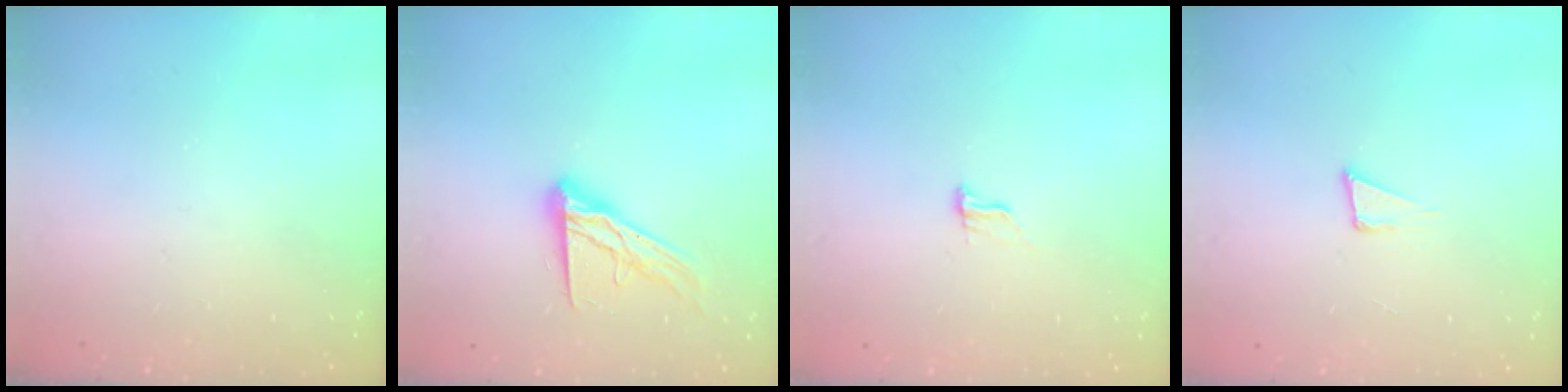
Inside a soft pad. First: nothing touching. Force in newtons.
{"total": 13.2, "press": 13.2, "slide": 1.1}
{"total": 6.3, "press": 6.0, "slide": 1.8}
{"total": 4.0, "press": 2.6, "slide": 3.0}